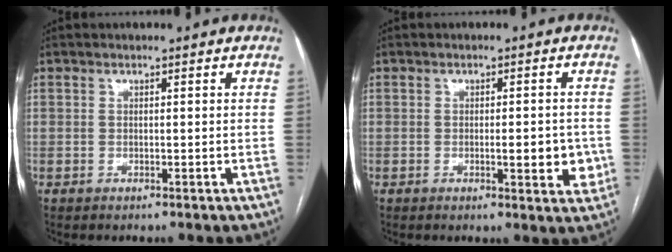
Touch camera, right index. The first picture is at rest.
{"total": 5.0, "force": [-0.8, 1.5, 4.8], "torque": [-0.059, -0.004, -0.009]}